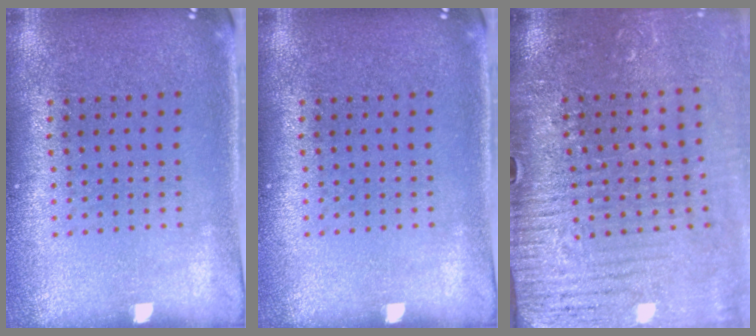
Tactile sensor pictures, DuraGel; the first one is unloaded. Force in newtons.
{"total": 0.0}
{"total": 4.1, "press": 3.8, "slide": 1.4}